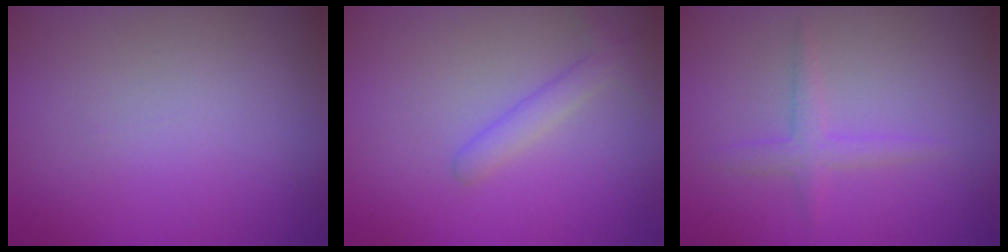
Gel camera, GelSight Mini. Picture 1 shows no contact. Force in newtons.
{"total": 1.9, "press": 1.9, "slide": 0.0}
{"total": 1.7, "press": 1.7, "slide": 0.1}